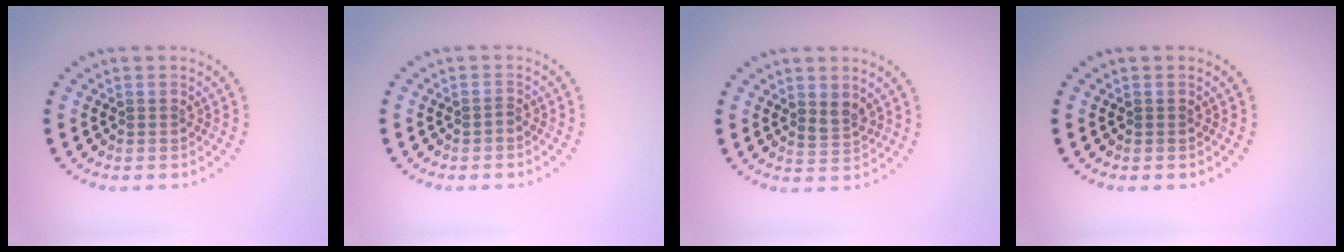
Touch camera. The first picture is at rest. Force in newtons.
{"total": 0.5, "press": 0.1, "slide": 0.5}
{"total": 1.6, "press": 1.4, "slide": 0.8}
{"total": 0.0}